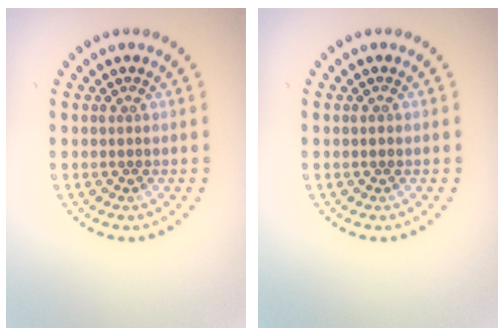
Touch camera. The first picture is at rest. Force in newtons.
{"total": 0.6, "press": 0.6, "slide": 0.1}